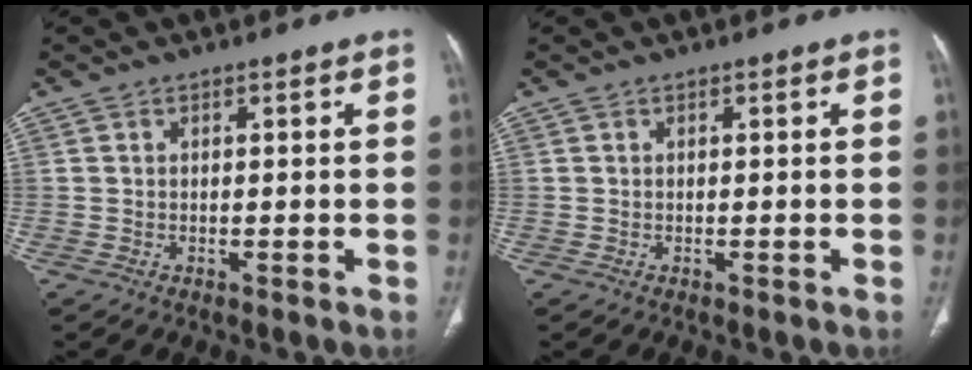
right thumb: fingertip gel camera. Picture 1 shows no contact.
{"total": 0.0}